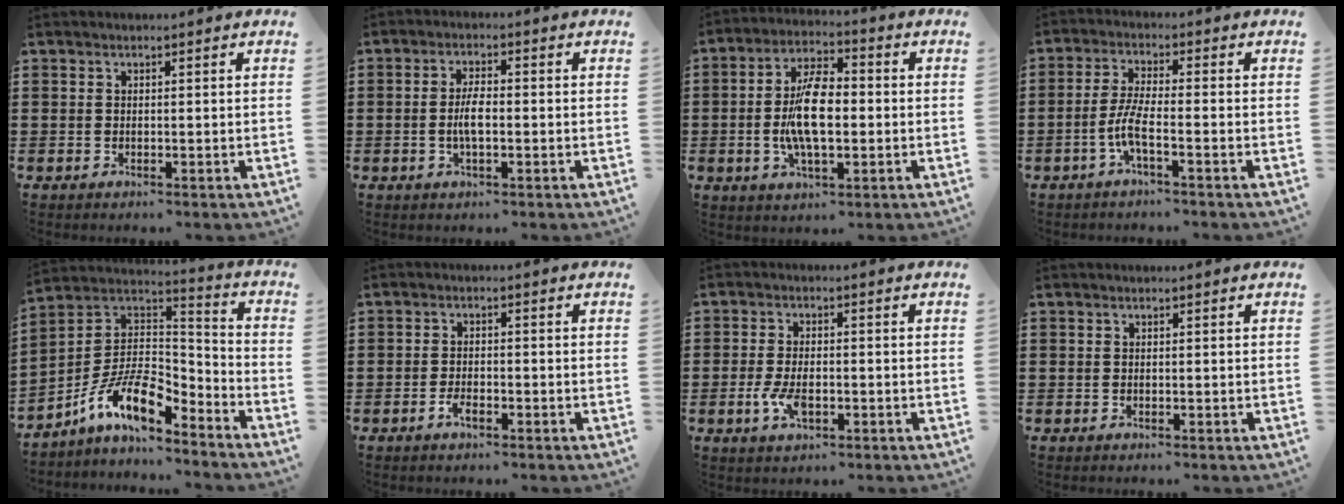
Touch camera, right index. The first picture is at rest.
{"total": 3.9, "force": [-0.5, 1.4, 3.6], "torque": [-0.080, 0.000, -0.014]}
{"total": 9.8, "force": [-0.9, 4.2, 8.8], "torque": [-0.188, 0.001, -0.022]}
{"total": 5.1, "force": [-2.2, 0.8, 4.5], "torque": [-0.106, -0.008, -0.050]}
{"total": 11.7, "force": [-6.9, 4.3, 8.4], "torque": [-0.180, 0.005, -0.137]}
{"total": 2.1, "force": [-1.3, 0.7, 1.4], "torque": [-0.034, -0.002, -0.028]}
{"total": 4.5, "force": [-1.3, 2.0, 3.8], "torque": [-0.086, -0.007, -0.026]}
{"total": 0.0}